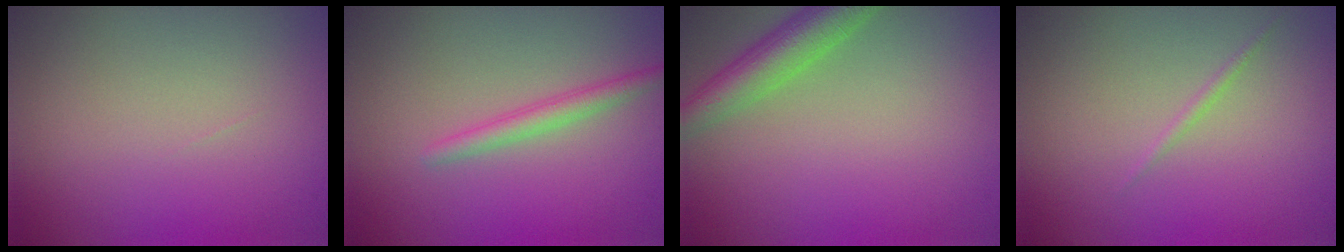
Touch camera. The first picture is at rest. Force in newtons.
{"total": 1.8, "press": 1.8, "slide": 0.0}
{"total": 4.3, "press": 4.3, "slide": 0.4}
{"total": 0.6, "press": 0.6, "slide": 0.0}